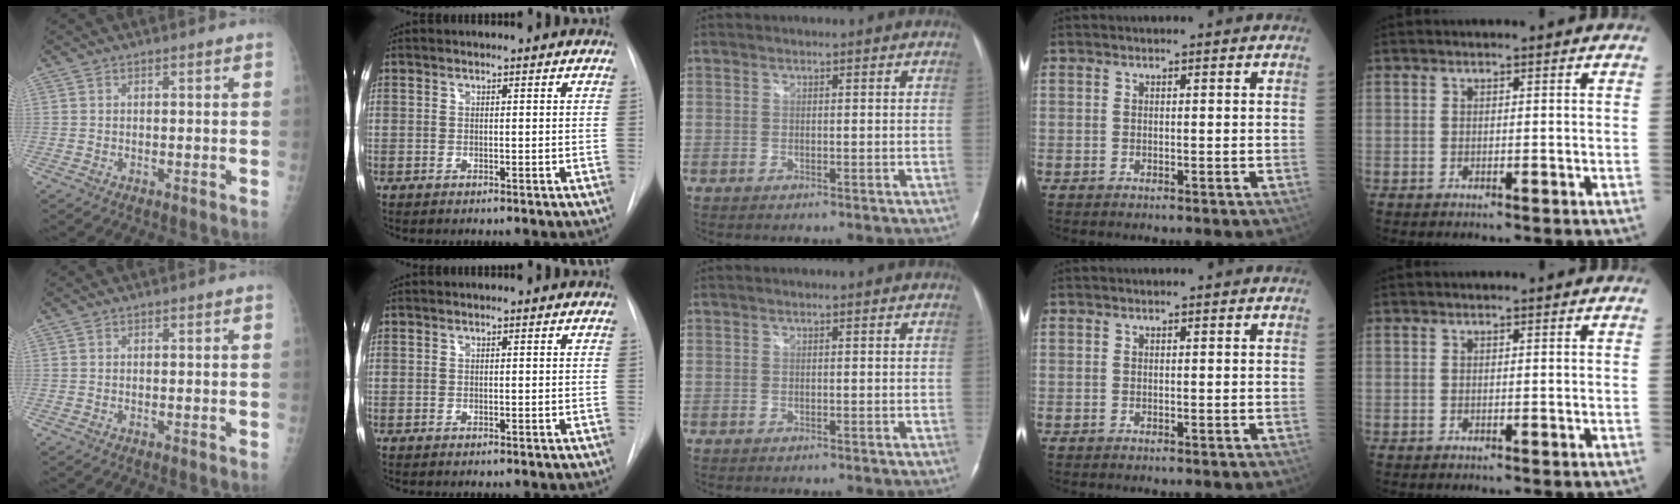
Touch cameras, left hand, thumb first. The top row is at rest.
{}